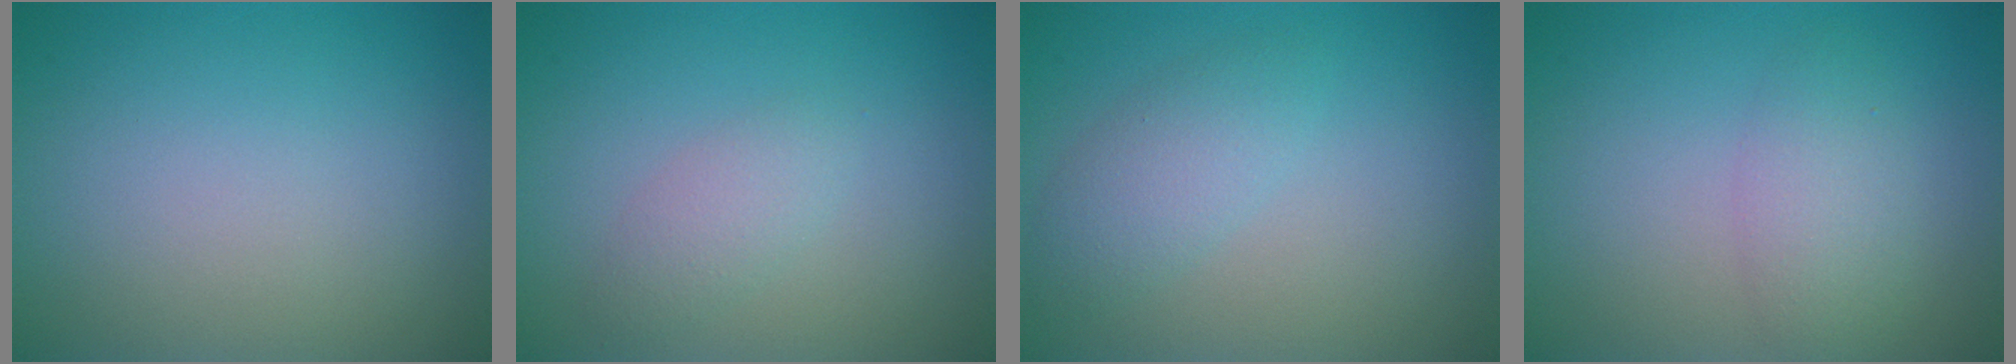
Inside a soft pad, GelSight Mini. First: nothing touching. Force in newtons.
{"total": 1.7, "press": 1.7, "slide": 0.0}
{"total": 1.7, "press": 1.7, "slide": 0.0}
{"total": 2.7, "press": 2.7, "slide": 0.1}